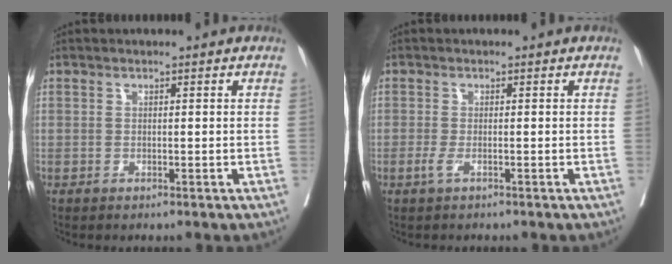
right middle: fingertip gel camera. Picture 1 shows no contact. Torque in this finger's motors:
{"motor_torque": [0.36, -0.62, 0.01, 0.01]}